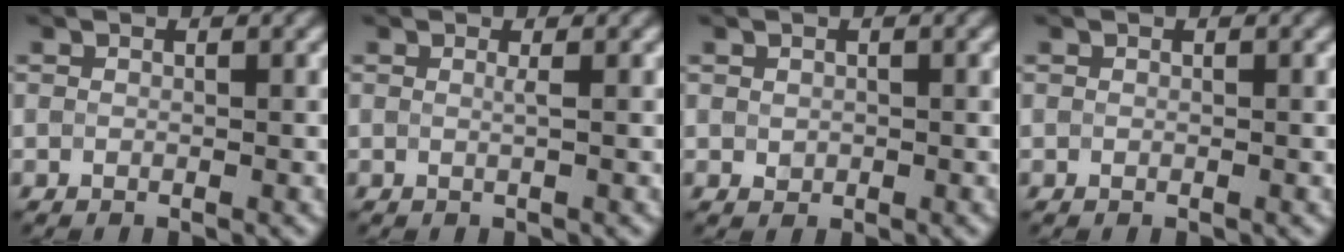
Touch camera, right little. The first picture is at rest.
{"total": 0.0}
{"total": 0.8, "force": [0.0, 0.8, 0.0], "torque": [-0.002, 0.006, 0.005]}
{"total": 0.0}